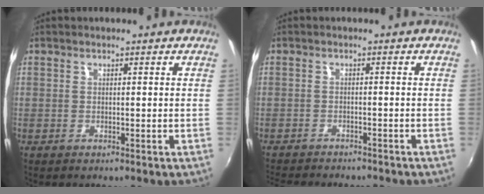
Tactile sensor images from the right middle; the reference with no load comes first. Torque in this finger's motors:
{"motor_torque": [0.65, -0.71, 0.10, 0.06]}